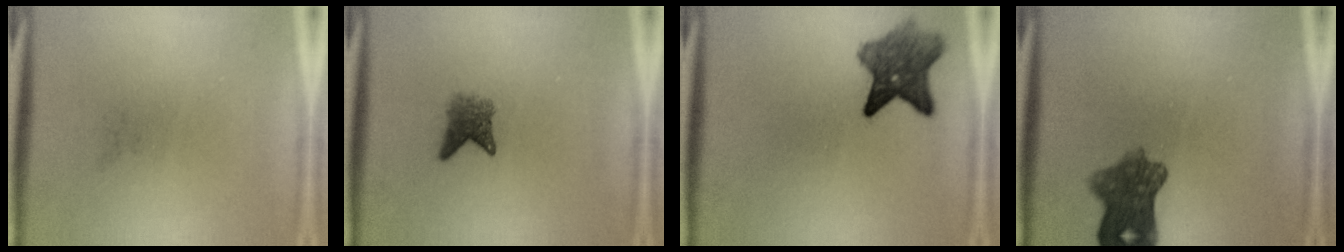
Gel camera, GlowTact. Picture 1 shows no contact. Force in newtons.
{"total": 2.8}
{"total": 6.6}
{"total": 7.3}